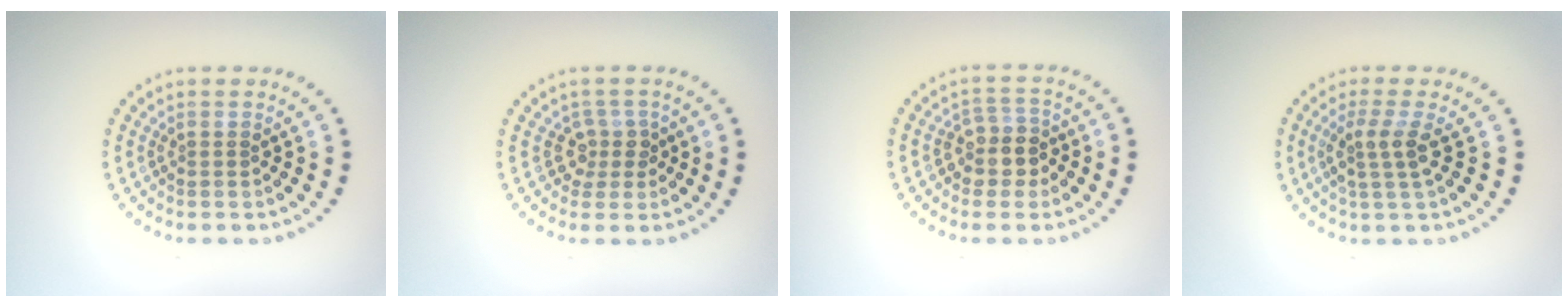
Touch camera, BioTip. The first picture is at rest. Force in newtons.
{"total": 2.2, "press": 1.6, "slide": 1.5}
{"total": 2.8, "press": 2.5, "slide": 1.3}
{"total": 2.6, "press": 2.0, "slide": 1.6}